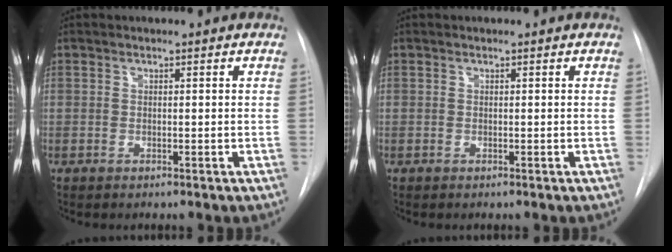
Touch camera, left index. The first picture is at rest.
{"total": 0.0}